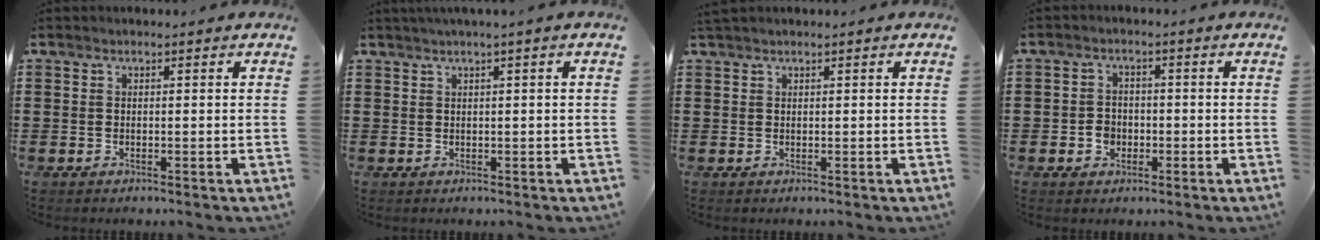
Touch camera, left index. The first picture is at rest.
{"total": 0.9, "force": [0.3, -0.2, 0.8], "torque": [-0.013, -0.003, 0.005]}
{"total": 0.6, "force": [0.6, 0.1, 0.3], "torque": [-0.007, 0.001, 0.011]}
{"total": 2.6, "force": [-0.9, 2.3, 0.9], "torque": [-0.023, 0.003, -0.021]}